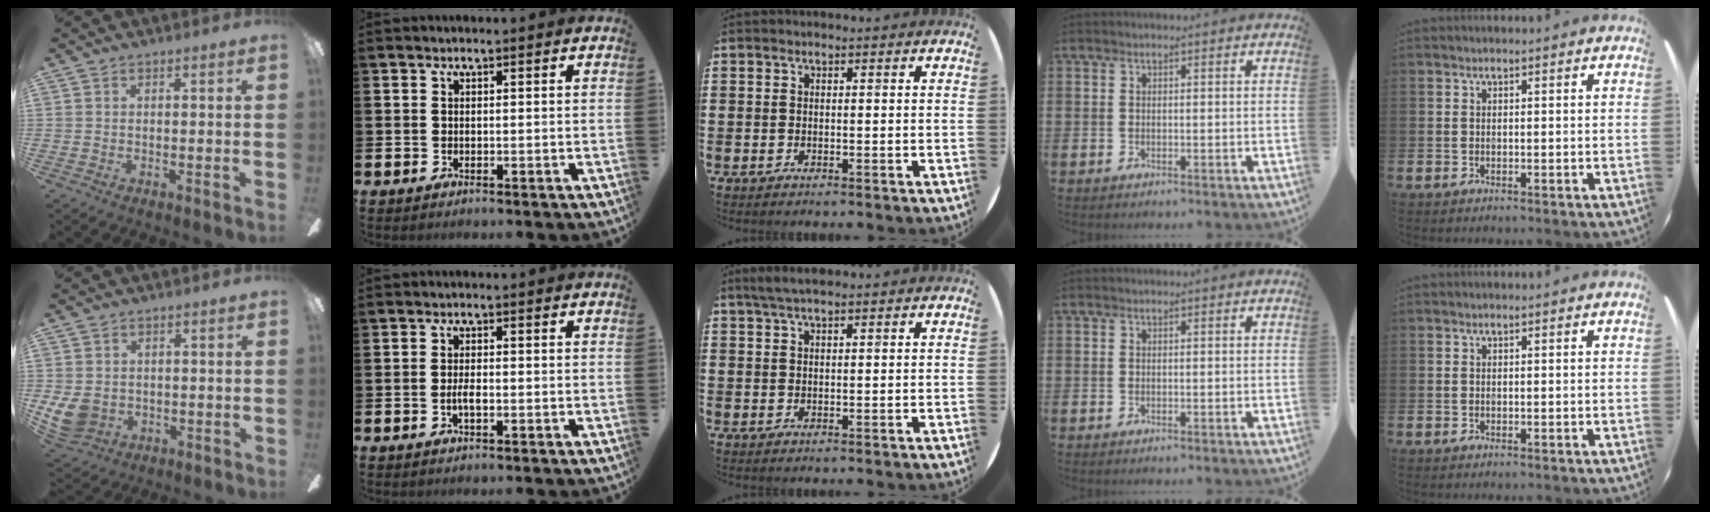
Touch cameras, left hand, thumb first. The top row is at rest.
{"thumb": {"total": 6.8, "force": [-0.2, 6.0, 3.0], "torque": [-0.068, 0.000, -0.004]}, "index": {"total": 1.8, "force": [-0.5, 0.6, 1.6], "torque": [-0.035, 0.003, -0.009]}, "middle": {"total": 2.1, "force": [1.6, 0.2, 1.2], "torque": [-0.026, 0.003, 0.030]}}